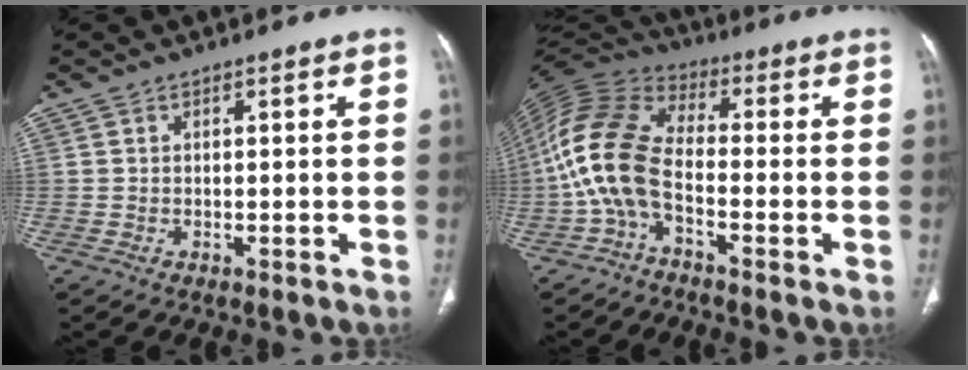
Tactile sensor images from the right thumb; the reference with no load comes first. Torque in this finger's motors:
{"motor_torque": [0.12, 1.15, 1.78, -0.43, 0.50]}